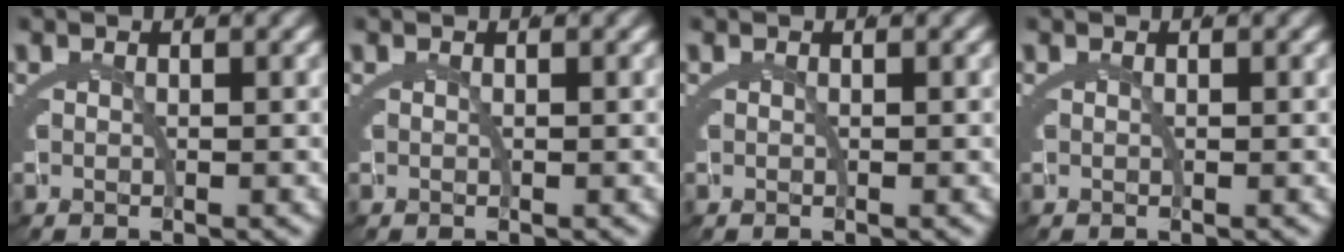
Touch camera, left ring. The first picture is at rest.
{"total": 0.0}
{"total": 0.0}
{"total": 0.0}